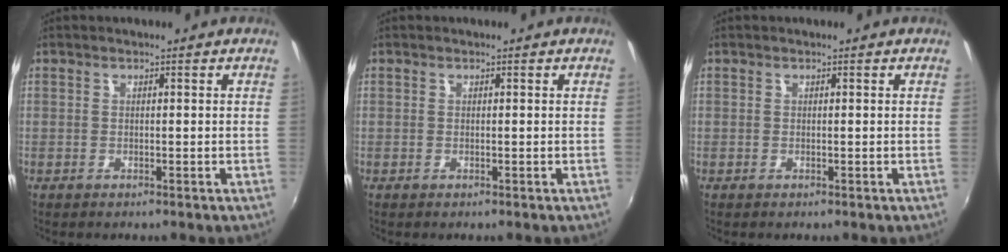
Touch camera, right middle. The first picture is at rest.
{"total": 0.0}
{"total": 0.0}